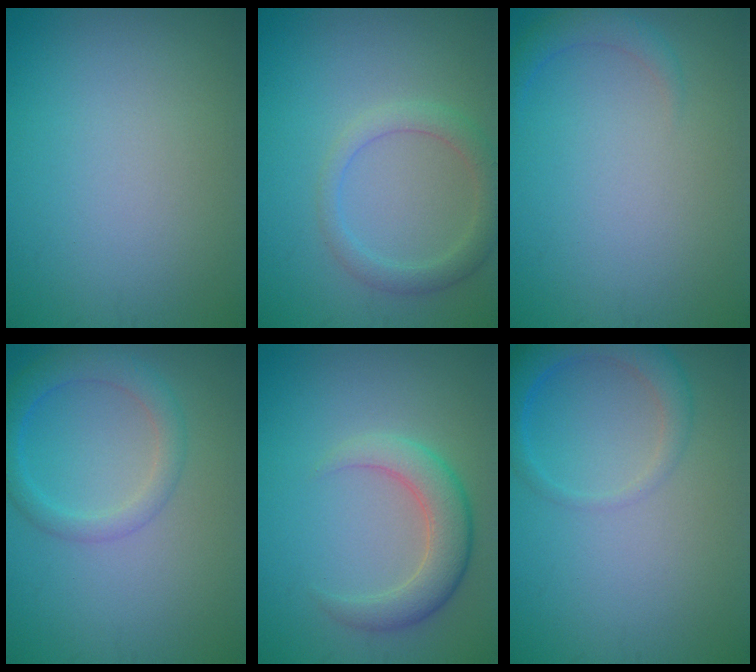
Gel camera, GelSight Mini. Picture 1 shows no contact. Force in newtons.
{"total": 2.6, "press": 2.6, "slide": 0.3}
{"total": 1.5, "press": 1.5, "slide": 0.1}
{"total": 3.0, "press": 3.0, "slide": 0.2}
{"total": 4.0, "press": 4.0, "slide": 0.3}
{"total": 3.4, "press": 3.4, "slide": 0.2}